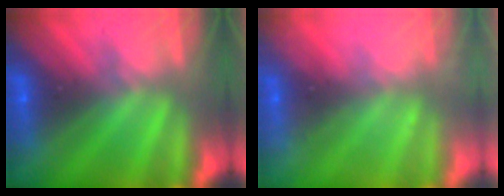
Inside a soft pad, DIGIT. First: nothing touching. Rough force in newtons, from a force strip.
{"total": 2.2}